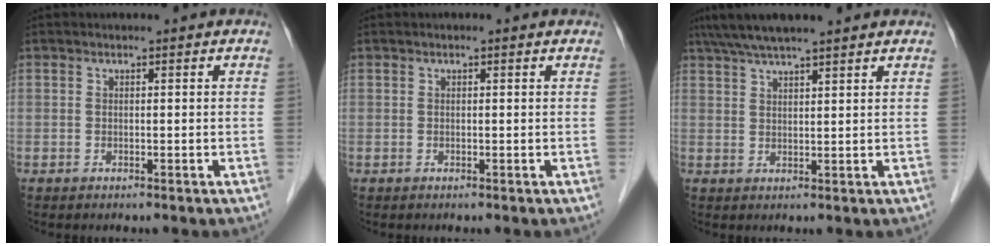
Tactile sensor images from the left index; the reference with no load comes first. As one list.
[{"total": 0.0}, {"total": 8.9, "force": [7.5, 0.4, 4.9], "torque": [-0.081, 0.043, 0.114]}]